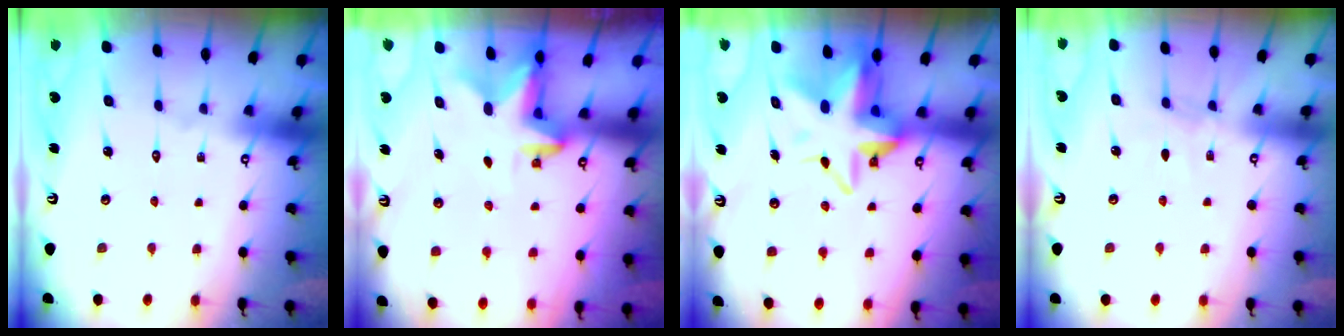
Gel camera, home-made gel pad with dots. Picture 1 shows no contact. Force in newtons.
{"total": 2.6, "press": 2.5, "slide": 0.5}
{"total": 11.4, "press": 11.3, "slide": 1.6}
{"total": 4.2, "press": 4.2, "slide": 0.5}